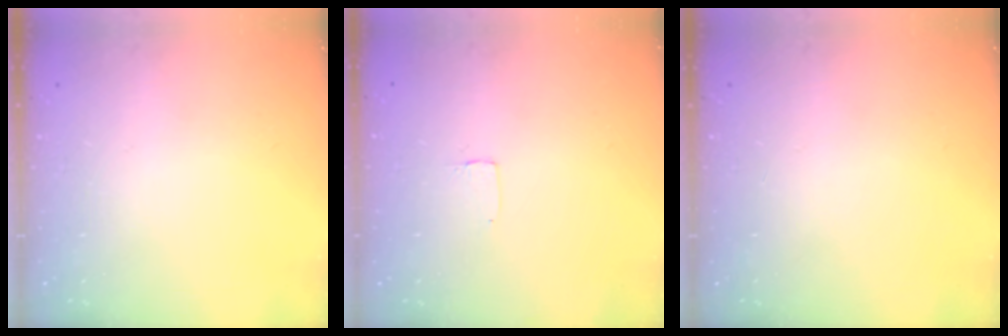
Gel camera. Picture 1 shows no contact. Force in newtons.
{"total": 2.6, "press": 2.6, "slide": 0.2}
{"total": 0.0}